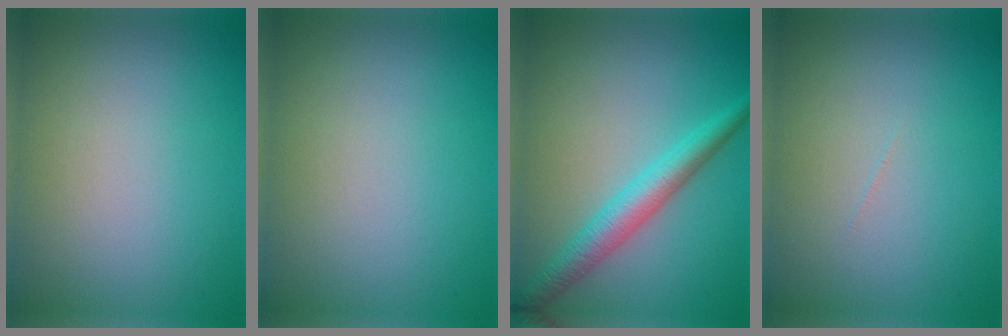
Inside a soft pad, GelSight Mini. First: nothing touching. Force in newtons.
{"total": 0.0}
{"total": 3.7, "press": 3.7, "slide": 0.1}
{"total": 0.0}